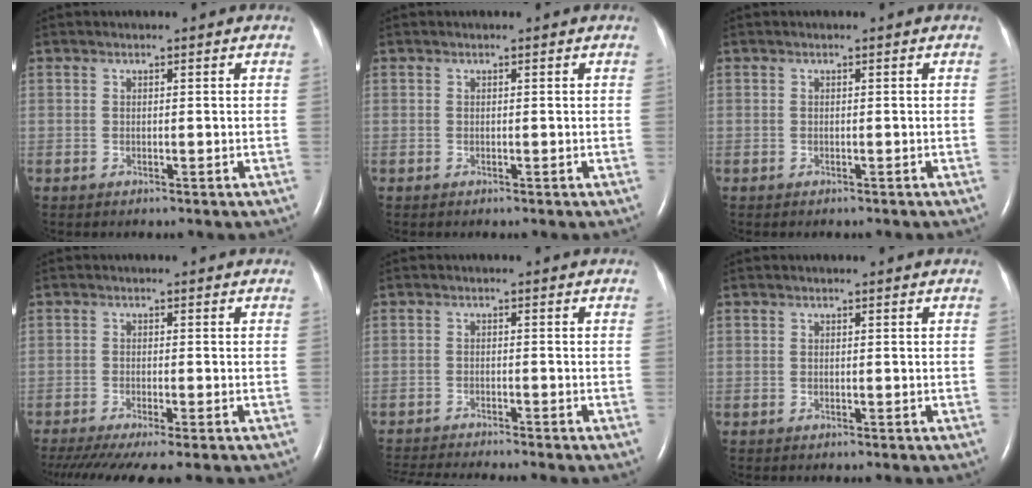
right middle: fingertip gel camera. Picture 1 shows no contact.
{"total": 0.0}
{"total": 0.6, "force": [-0.6, 0.2, 0.2], "torque": [-0.005, -0.001, -0.008]}
{"total": 9.3, "force": [-7.2, 0.8, 5.8], "torque": [-0.089, -0.018, -0.117]}
{"total": 8.5, "force": [-7.9, -0.8, 3.1], "torque": [-0.038, -0.017, -0.125]}
{"total": 0.0}